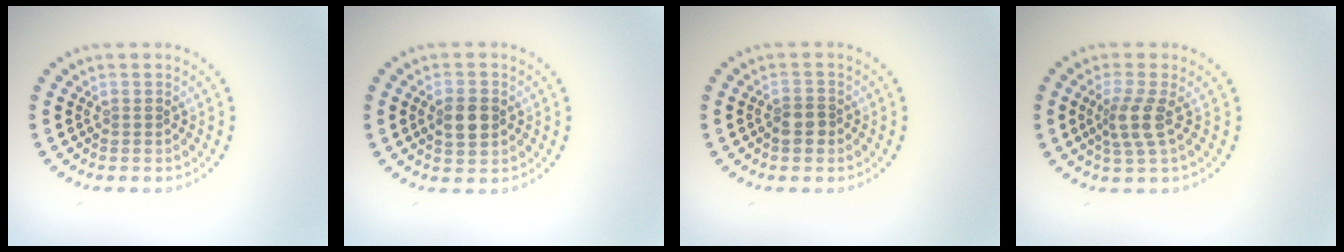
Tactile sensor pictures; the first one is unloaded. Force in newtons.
{"total": 2.7, "press": 2.7, "slide": 0.1}
{"total": 1.8, "press": 1.6, "slide": 0.7}
{"total": 2.7, "press": 2.2, "slide": 1.7}